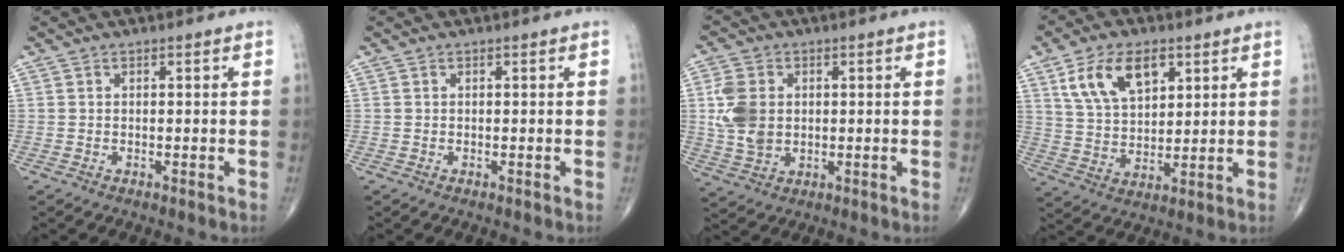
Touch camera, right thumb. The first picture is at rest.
{"total": 0.0}
{"total": 8.6, "force": [1.0, 6.5, 5.6], "torque": [-0.104, -0.003, 0.024]}
{"total": 12.1, "force": [5.5, 7.0, 8.2], "torque": [-0.128, -0.017, 0.108]}